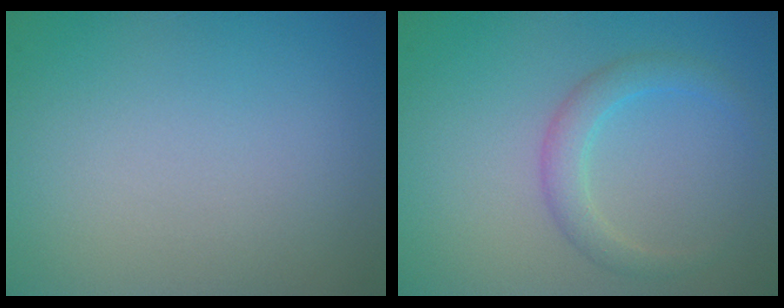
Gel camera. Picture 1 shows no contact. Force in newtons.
{"total": 2.4, "press": 2.4, "slide": 0.1}